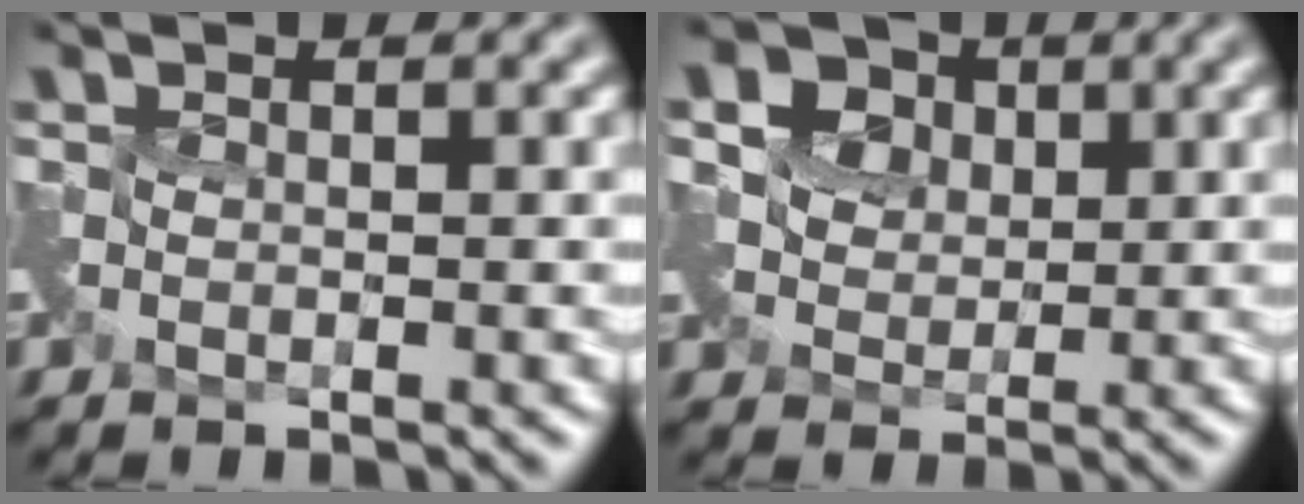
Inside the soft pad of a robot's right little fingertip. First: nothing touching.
{"total": 7.9, "force": [4.0, 5.7, 3.8], "torque": [-0.061, 0.036, 0.040]}